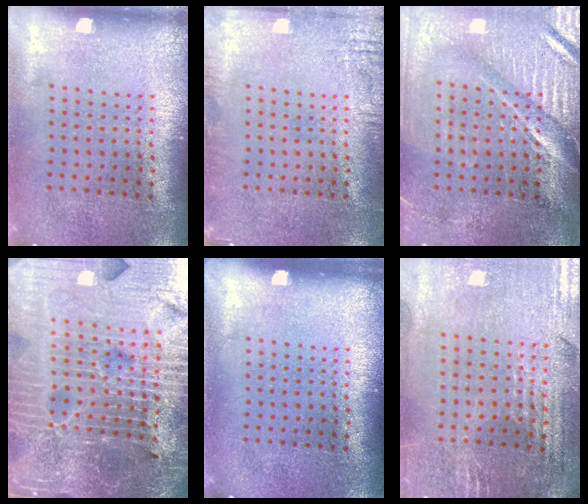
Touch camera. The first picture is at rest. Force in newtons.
{"total": 1.8, "press": 1.8, "slide": 0.1}
{"total": 4.2, "press": 3.8, "slide": 1.7}
{"total": 6.5, "press": 5.8, "slide": 3.0}
{"total": 0.0}
{"total": 1.3, "press": 1.3, "slide": 0.3}